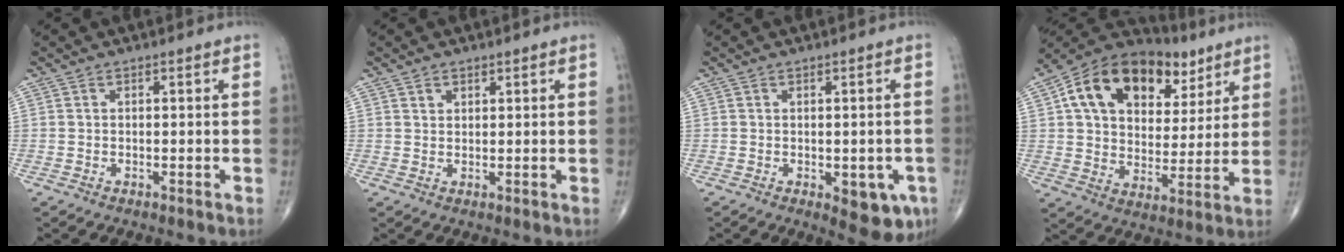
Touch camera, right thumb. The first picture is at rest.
{"total": 1.6, "force": [1.1, 1.1, 0.5], "torque": [0.001, -0.006, 0.017]}
{"total": 7.4, "force": [-2.5, 3.5, 6.0], "torque": [-0.047, -0.003, -0.022]}
{"total": 22.6, "force": [9.8, 14.4, 14.3], "torque": [-0.203, 0.004, 0.156]}